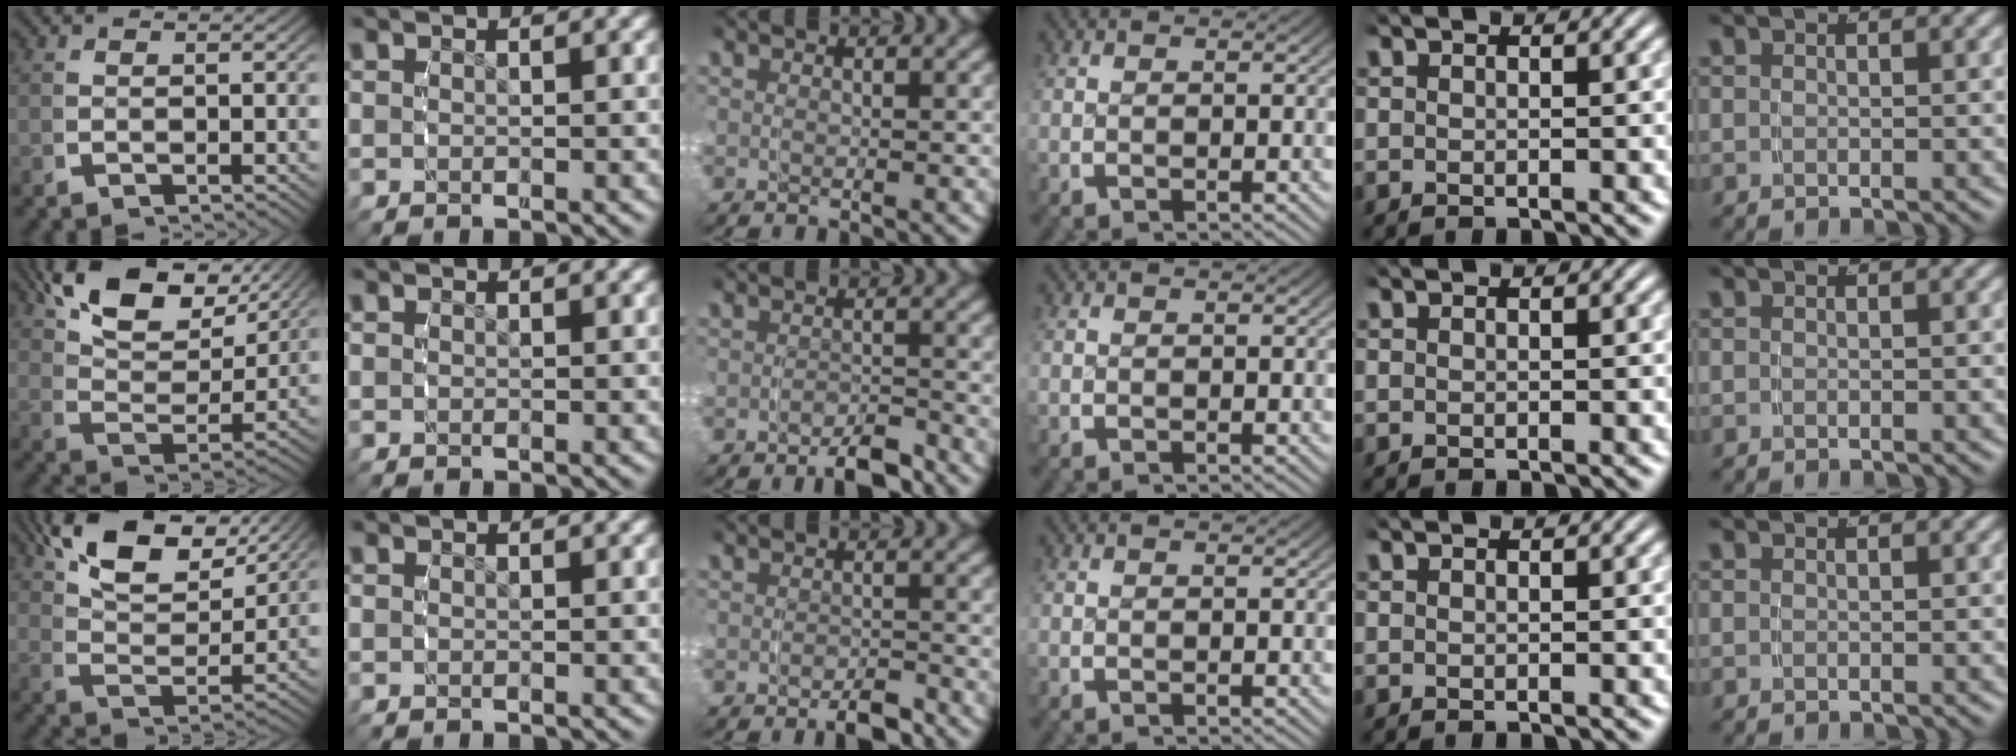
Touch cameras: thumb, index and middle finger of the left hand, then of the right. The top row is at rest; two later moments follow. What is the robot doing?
{"motion": "grasp_and_lifting", "object": "ribbon"}